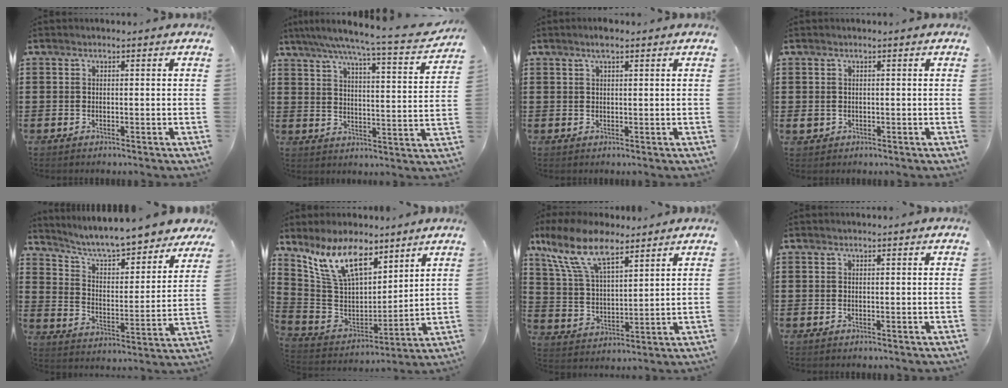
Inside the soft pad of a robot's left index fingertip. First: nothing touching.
{"total": 6.4, "force": [5.3, -0.5, 3.5], "torque": [-0.090, -0.040, 0.082]}
{"total": 2.2, "force": [1.5, 0.4, 1.6], "torque": [-0.033, 0.004, 0.026]}
{"total": 0.9, "force": [-0.1, 0.8, 0.1], "torque": [-0.006, 0.005, -0.003]}
{"total": 6.6, "force": [6.3, -0.1, 2.0], "torque": [-0.066, -0.052, 0.105]}
{"total": 12.1, "force": [8.4, 5.0, 7.2], "torque": [-0.183, -0.029, 0.158]}
{"total": 11.8, "force": [8.5, 4.3, 7.0], "torque": [-0.166, -0.015, 0.158]}
{"total": 0.0}